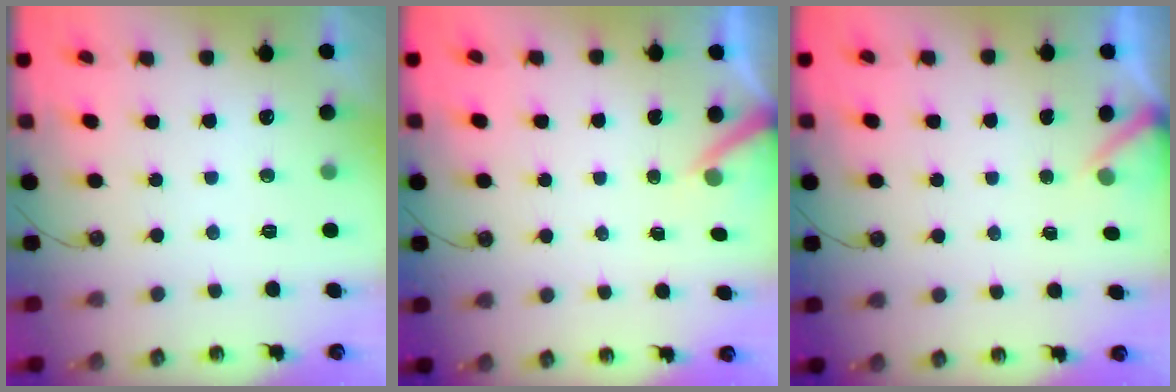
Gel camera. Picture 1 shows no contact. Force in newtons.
{"total": 4.3, "press": 4.3, "slide": 0.2}
{"total": 2.4, "press": 2.4, "slide": 0.3}